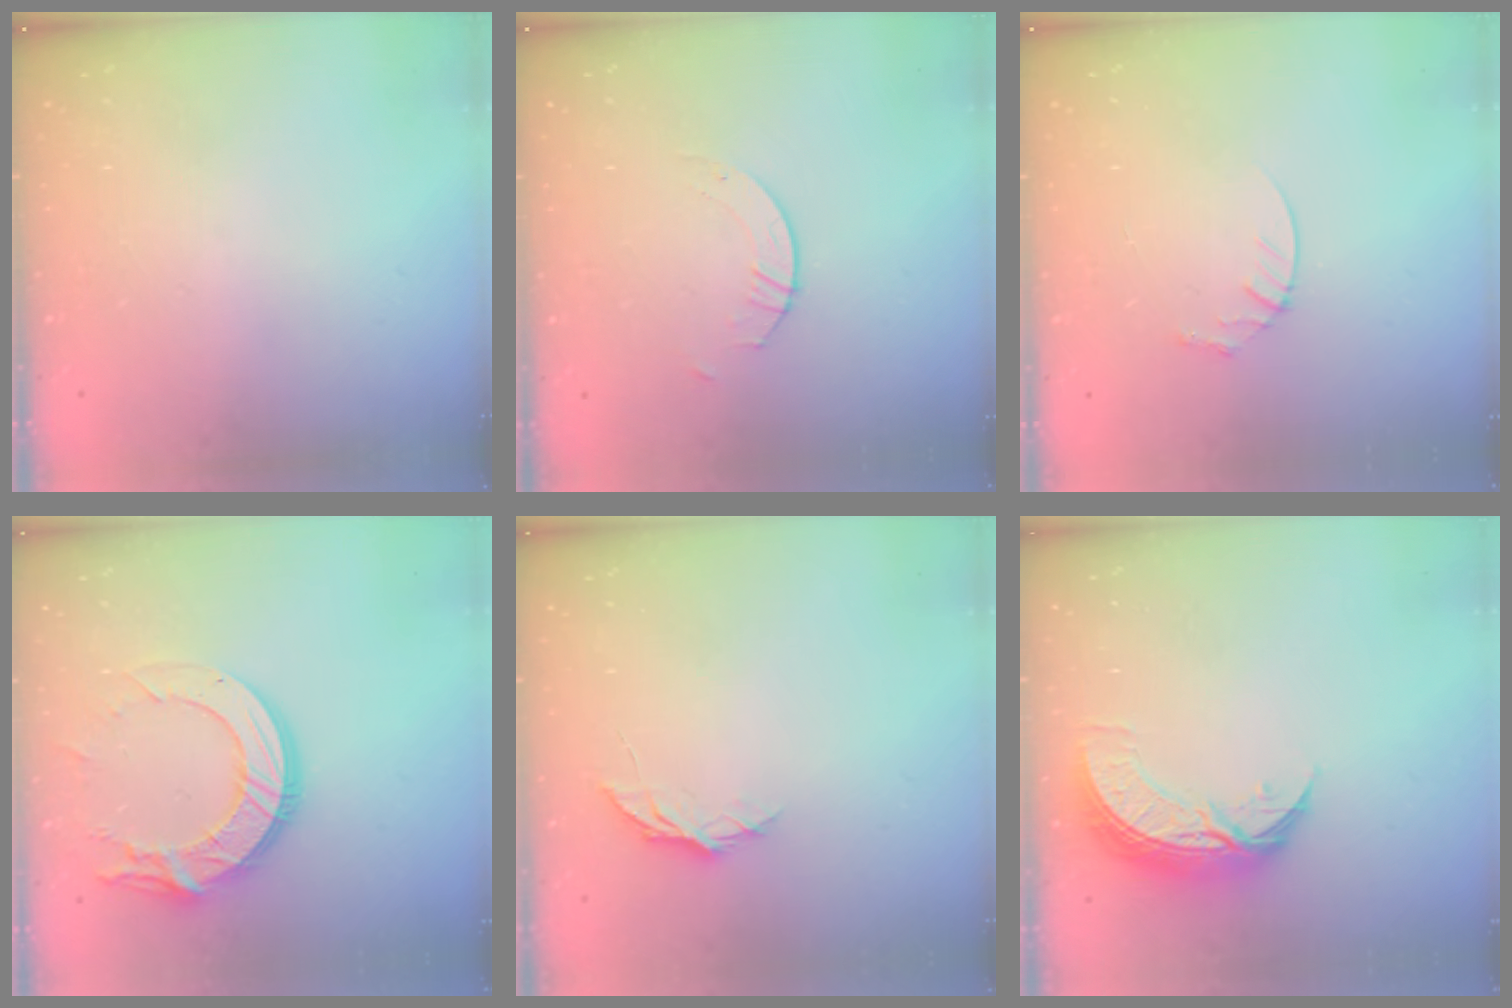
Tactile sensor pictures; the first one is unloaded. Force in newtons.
{"total": 2.6, "press": 2.6, "slide": 0.2}
{"total": 3.6, "press": 3.6, "slide": 0.4}
{"total": 14.7, "press": 14.6, "slide": 1.4}
{"total": 5.1, "press": 5.1, "slide": 0.4}
{"total": 9.0, "press": 9.0, "slide": 0.7}